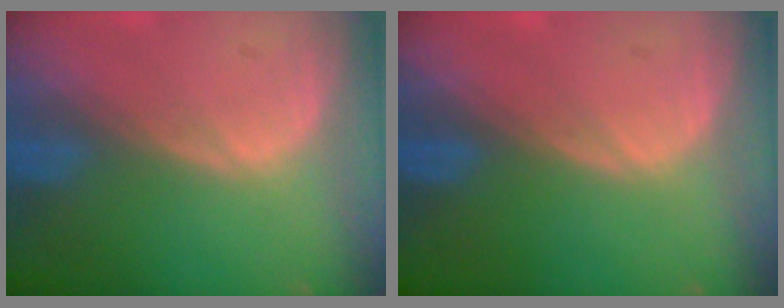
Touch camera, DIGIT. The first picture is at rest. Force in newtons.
{"total": 0.0}